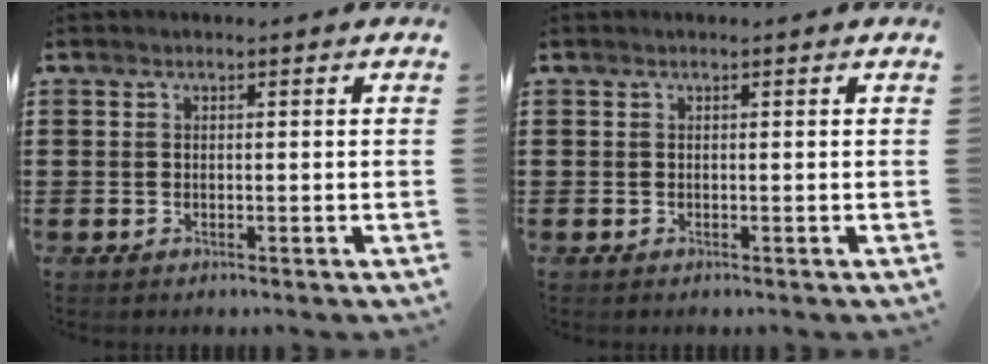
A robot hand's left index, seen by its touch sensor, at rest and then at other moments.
{"total": 0.0}